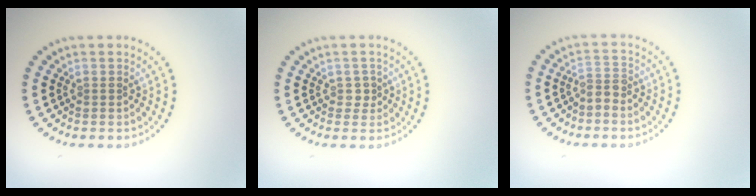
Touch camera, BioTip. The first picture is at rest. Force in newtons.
{"total": 0.8, "press": 0.7, "slide": 0.4}
{"total": 1.9, "press": 1.4, "slide": 1.2}